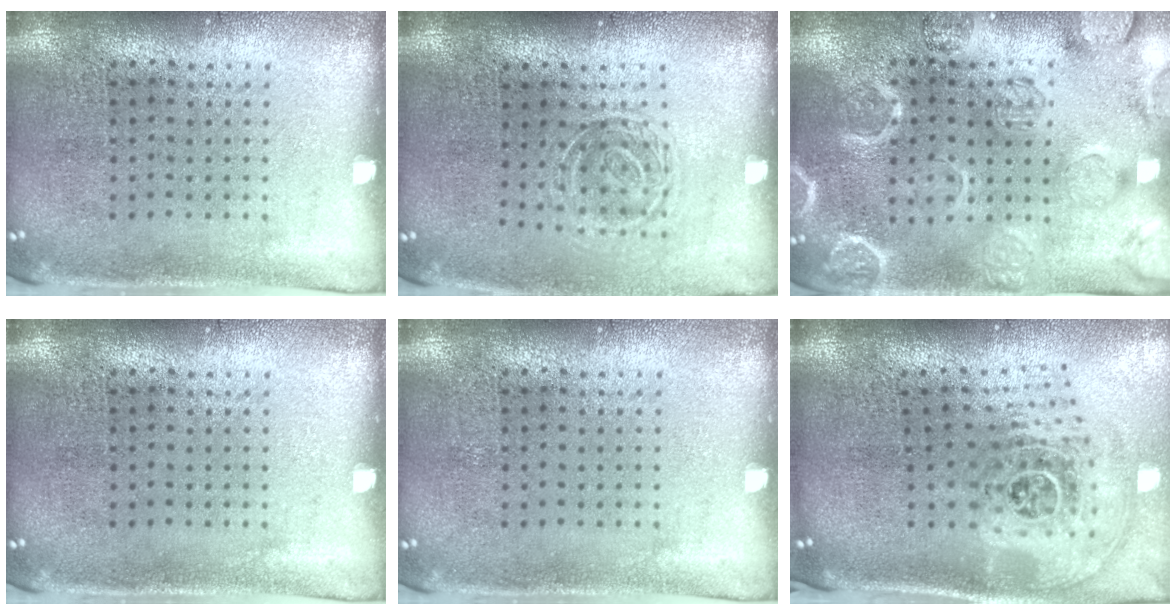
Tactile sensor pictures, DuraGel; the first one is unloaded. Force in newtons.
{"total": 1.4, "press": 1.1, "slide": 0.9}
{"total": 2.9, "press": 2.8, "slide": 0.3}
{"total": 0.0}
{"total": 0.0}
{"total": 2.7, "press": 1.8, "slide": 2.0}